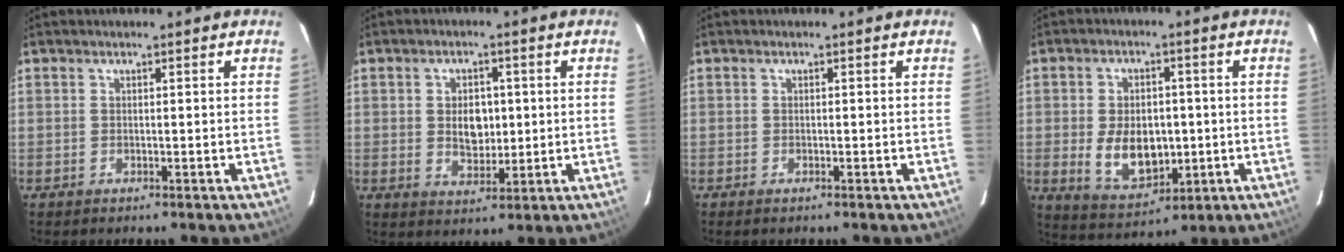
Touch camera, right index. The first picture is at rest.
{"total": 5.9, "force": [0.4, 4.0, 4.2], "torque": [-0.069, 0.002, 0.011]}
{"total": 0.8, "force": [-0.7, 0.1, 0.4], "torque": [-0.009, -0.002, -0.013]}
{"total": 10.4, "force": [-1.2, 6.8, 7.8], "torque": [-0.157, -0.008, -0.002]}